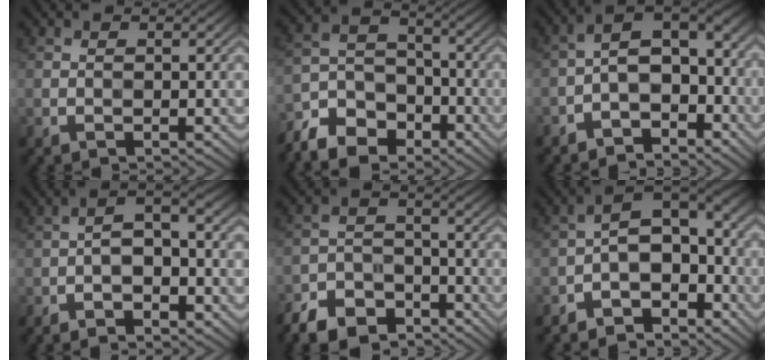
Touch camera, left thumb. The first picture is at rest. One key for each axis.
{"total": 9.3, "fx": -7.0, "fy": 5.0, "fz": 3.6, "tx": -0.087, "ty": -0.012, "tz": -0.141}
{"total": 7.3, "fx": -4.0, "fy": 3.7, "fz": 5.0, "tx": -0.071, "ty": 0.007, "tz": -0.083}
{"total": 5.9, "fx": -2.3, "fy": 1.9, "fz": 5.0, "tx": -0.090, "ty": 0.006, "tz": -0.043}
{"total": 9.2, "fx": -7.4, "fy": 4.0, "fz": 3.7, "tx": -0.075, "ty": -0.011, "tz": -0.144}
{"total": 8.7, "fx": -5.4, "fy": 4.1, "fz": 5.5, "tx": -0.083, "ty": -0.004, "tz": -0.101}